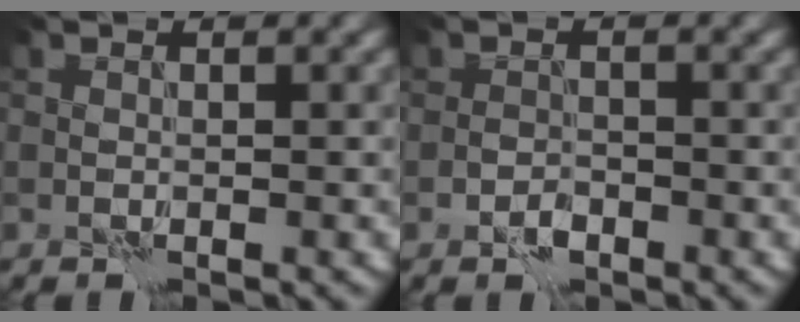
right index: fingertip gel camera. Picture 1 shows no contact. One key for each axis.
{"total": 1.4, "fx": -1.0, "fy": 0.8, "fz": 0.6, "tx": -0.008, "ty": 0.006, "tz": -0.021}